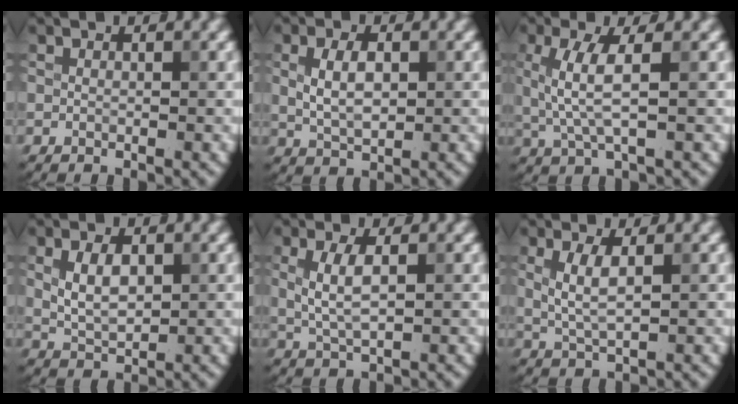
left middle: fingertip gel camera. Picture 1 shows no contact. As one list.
[{"total": 3.3, "force": [0.5, 1.9, 2.7], "torque": [-0.061, 0.000, 0.012]}, {"total": 3.6, "force": [0.6, 0.9, 3.4], "torque": [-0.080, 0.001, 0.014]}, {"total": 3.3, "force": [0.6, 1.9, 2.7], "torque": [-0.059, 0.000, 0.015]}, {"total": 3.1, "force": [0.5, 1.1, 2.9], "torque": [-0.066, 0.000, 0.011]}, {"total": 2.6, "force": [0.6, 0.8, 2.5], "torque": [-0.056, 0.000, 0.014]}]